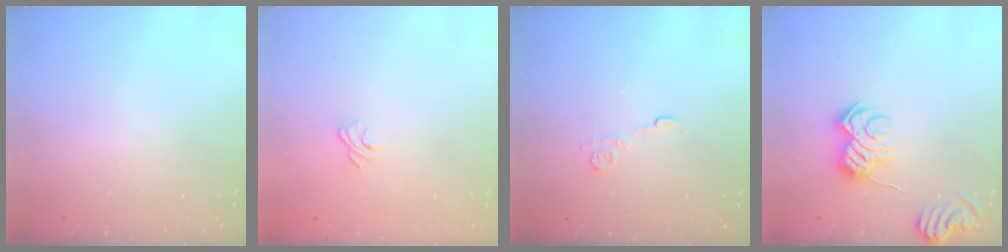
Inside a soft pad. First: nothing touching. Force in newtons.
{"total": 3.1, "press": 2.8, "slide": 1.3}
{"total": 5.6, "press": 5.6, "slide": 0.7}
{"total": 9.6, "press": 9.6, "slide": 0.5}